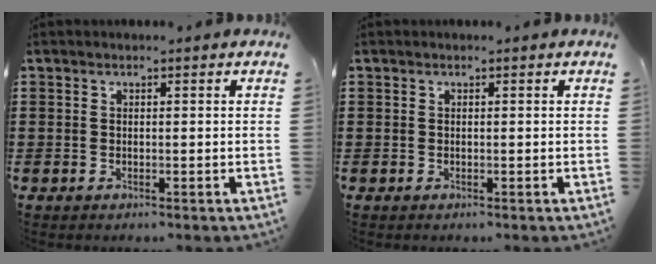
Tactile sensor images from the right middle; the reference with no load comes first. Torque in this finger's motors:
{"motor_torque": [-0.33, 0.22, 0.00, -0.01]}